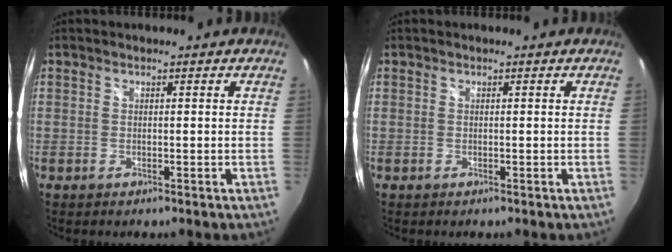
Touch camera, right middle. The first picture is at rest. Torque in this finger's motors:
{"motor_torque": [-0.08, -0.10, 0.00, 0.00]}